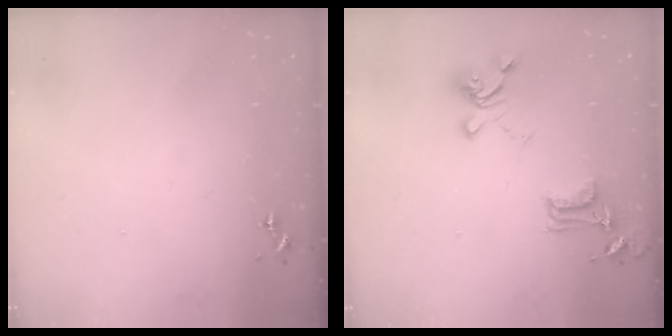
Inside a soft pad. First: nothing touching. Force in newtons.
{"total": 15.9, "press": 15.9, "slide": 1.0}